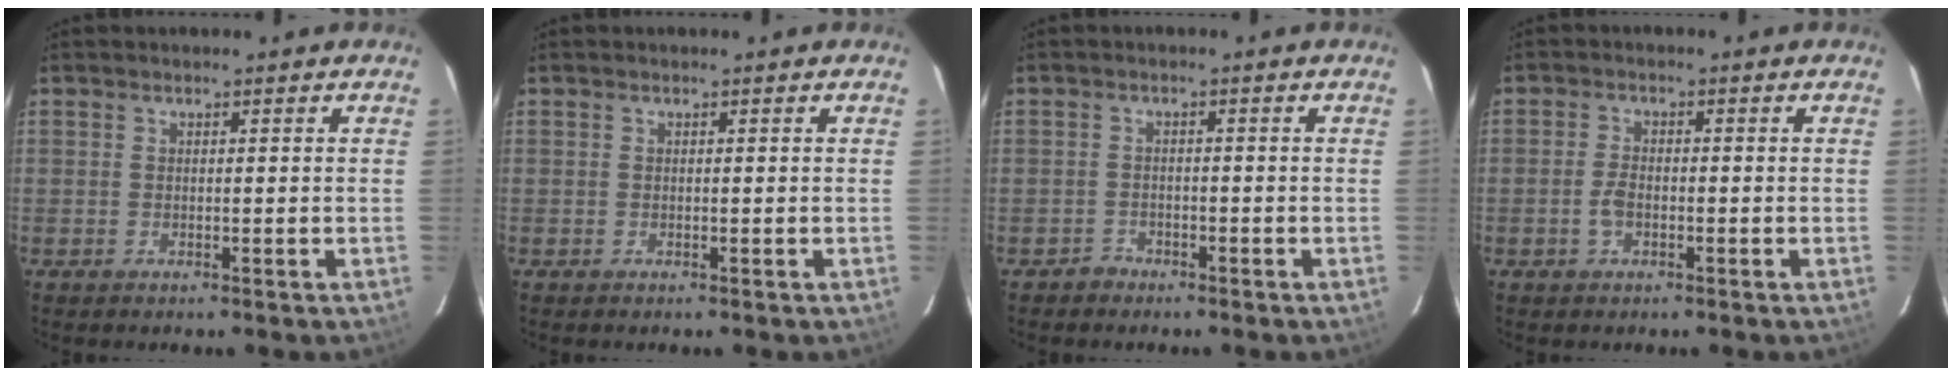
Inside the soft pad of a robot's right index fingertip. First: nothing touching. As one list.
[{"total": 0.0}, {"total": 1.9, "force": [-1.4, 1.3, -0.2], "torque": [0.004, 0.008, -0.024]}, {"total": 2.8, "force": [-1.0, 1.6, 2.1], "torque": [-0.049, 0.003, -0.018]}]